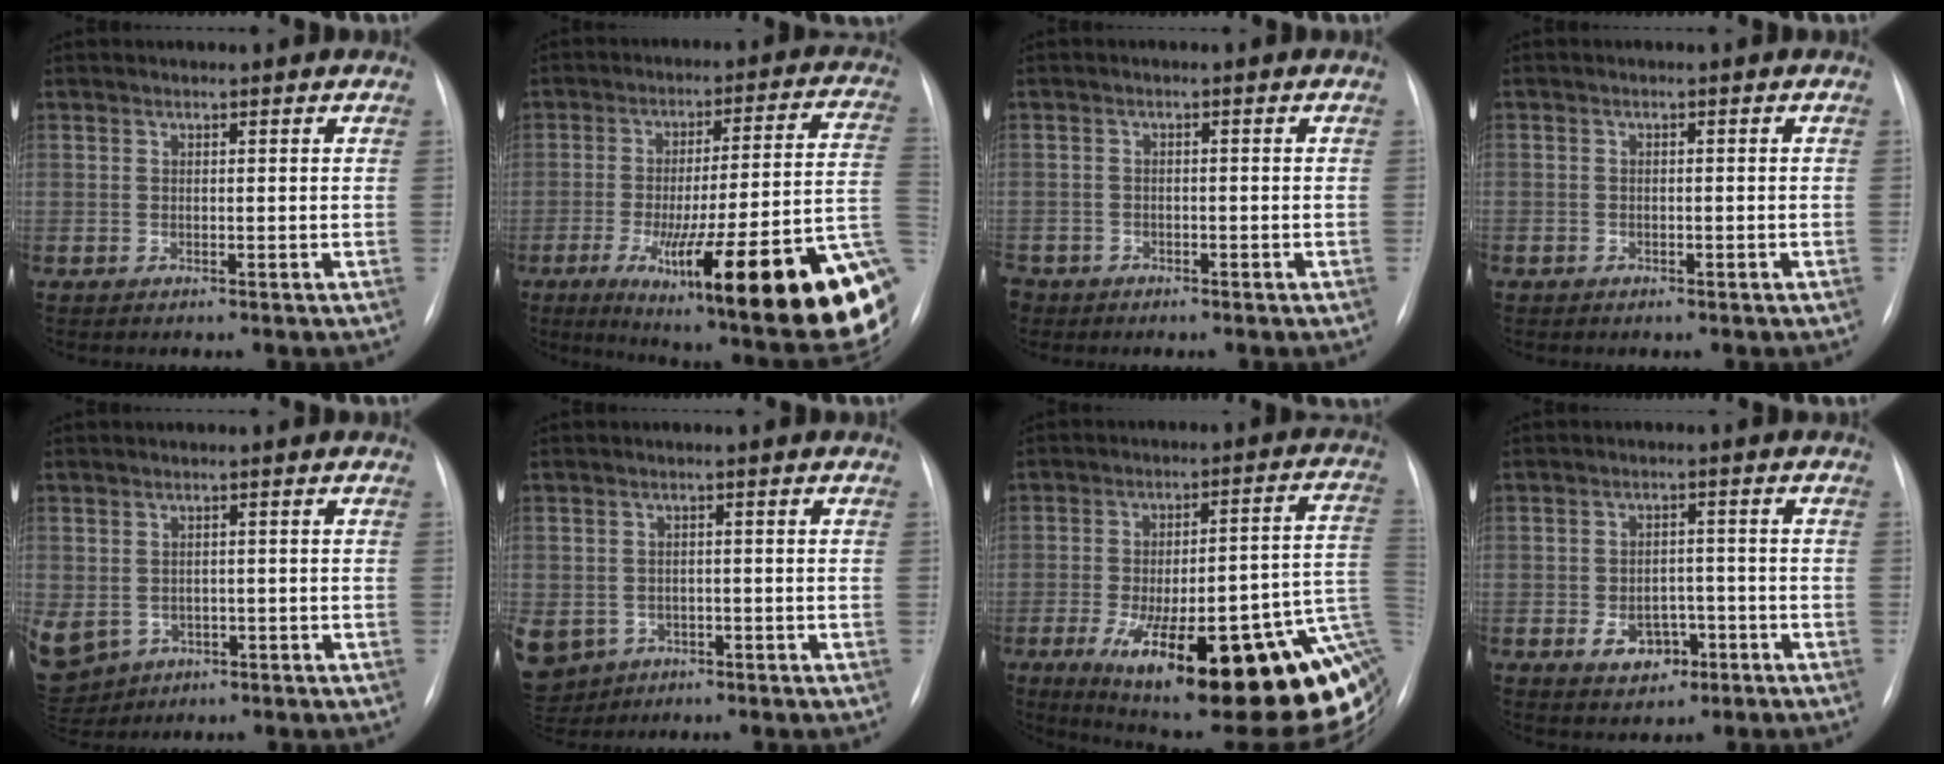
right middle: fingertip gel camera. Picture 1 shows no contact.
{"total": 33.1, "force": [-12.1, 4.8, 30.5], "torque": [-0.303, -0.013, -0.177]}
{"total": 4.7, "force": [-3.1, 3.5, 0.9], "torque": [-0.032, 0.000, -0.051]}
{"total": 1.1, "force": [-0.6, 0.8, 0.1], "torque": [-0.008, 0.002, -0.009]}
{"total": 22.0, "force": [-7.5, 18.4, 9.4], "torque": [-0.333, -0.013, -0.091]}
{"total": 14.3, "force": [-5.7, 12.0, 5.3], "torque": [-0.174, 0.000, -0.070]}
{"total": 32.0, "force": [-11.4, 8.2, 28.8], "torque": [-0.279, -0.005, -0.154]}
{"total": 5.1, "force": [-2.2, 3.6, 2.9], "torque": [-0.048, 0.007, -0.025]}